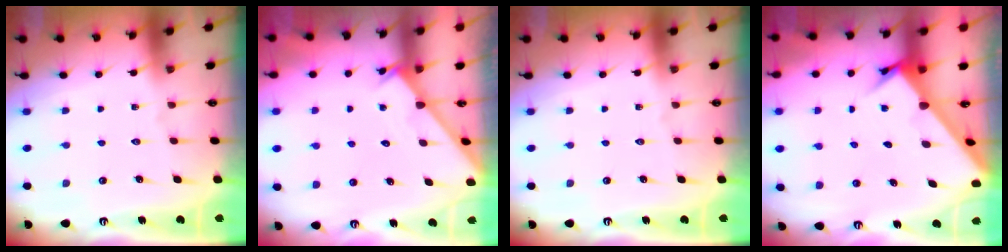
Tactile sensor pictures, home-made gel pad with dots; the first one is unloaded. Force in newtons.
{"total": 2.3, "press": 2.3, "slide": 0.2}
{"total": 0.0}
{"total": 2.6, "press": 2.6, "slide": 0.2}